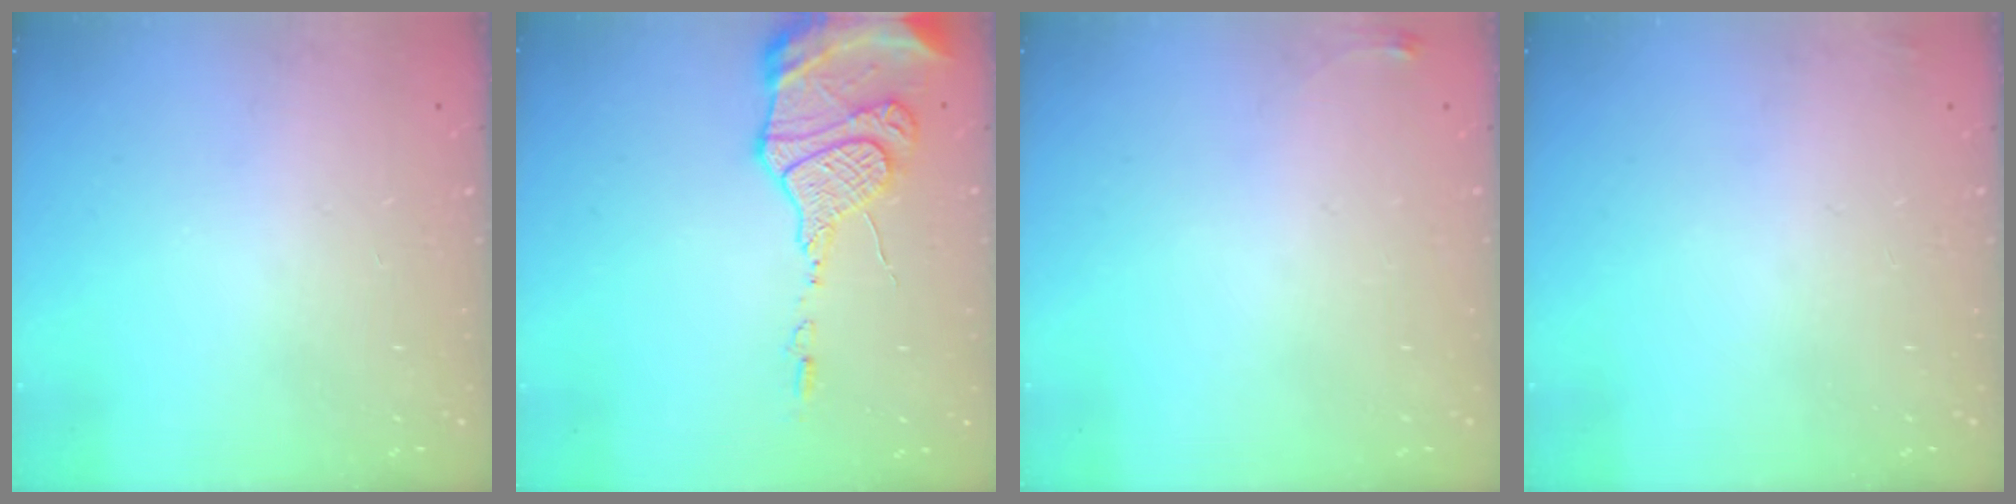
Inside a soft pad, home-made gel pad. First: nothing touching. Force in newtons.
{"total": 15.6, "press": 15.1, "slide": 3.7}
{"total": 3.4, "press": 3.4, "slide": 0.5}
{"total": 2.3, "press": 2.2, "slide": 0.8}